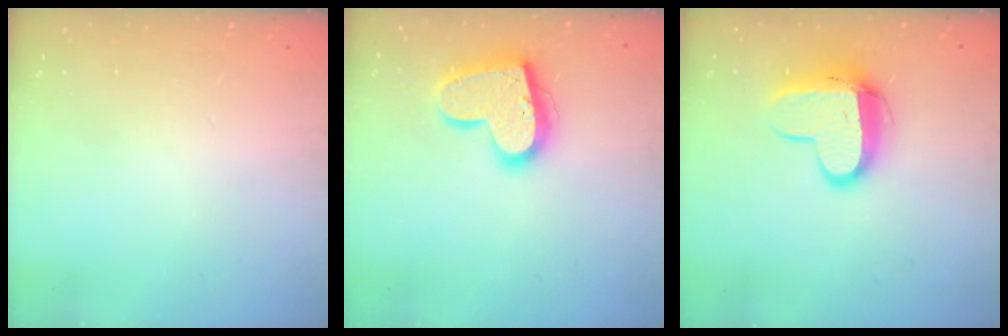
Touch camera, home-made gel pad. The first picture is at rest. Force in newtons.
{"total": 18.0, "press": 17.9, "slide": 1.4}
{"total": 11.6, "press": 11.5, "slide": 1.2}